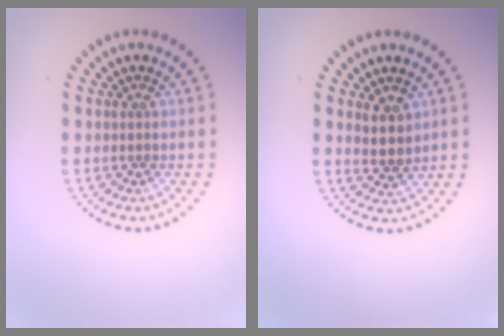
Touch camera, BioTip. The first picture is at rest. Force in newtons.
{"total": 2.6, "press": 2.3, "slide": 1.2}